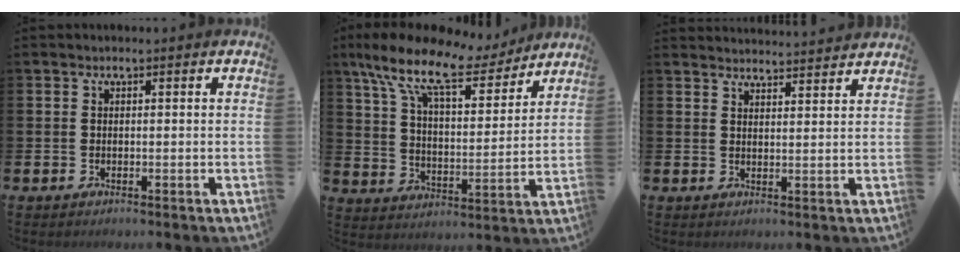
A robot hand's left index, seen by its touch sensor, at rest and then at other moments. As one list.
[{"total": 12.8, "force": [9.9, 4.4, 6.7], "torque": [-0.156, -0.053, 0.170]}, {"total": 3.4, "force": [3.4, -0.2, -0.1], "torque": [-0.001, -0.026, 0.061]}]